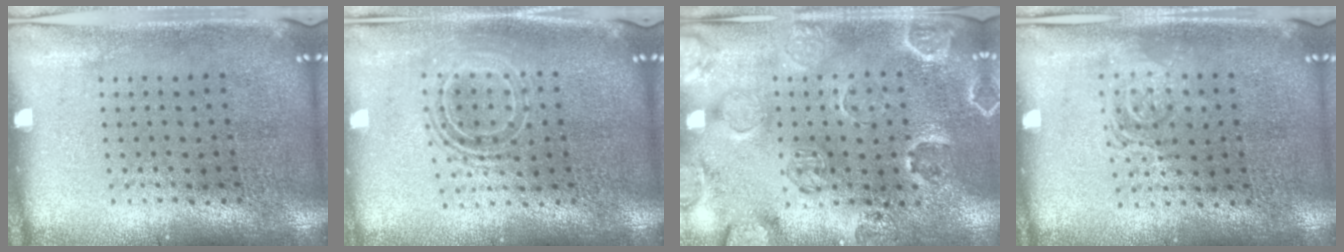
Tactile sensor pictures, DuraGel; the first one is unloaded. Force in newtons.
{"total": 1.7, "press": 1.3, "slide": 1.1}
{"total": 2.5, "press": 2.1, "slide": 1.3}
{"total": 1.1, "press": 1.1, "slide": 0.3}